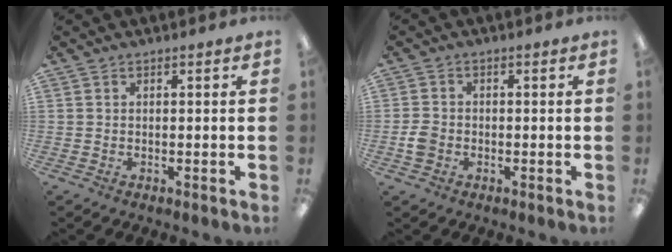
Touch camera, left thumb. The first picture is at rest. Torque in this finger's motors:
{"motor_torque": [-0.10, 0.12, 0.15, -0.15, 0.01]}